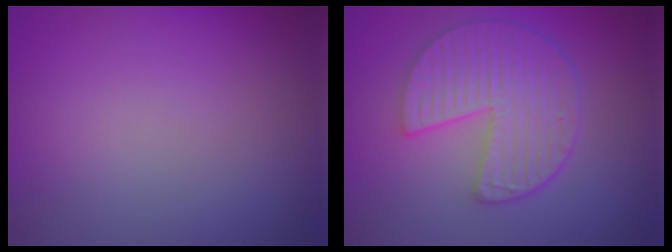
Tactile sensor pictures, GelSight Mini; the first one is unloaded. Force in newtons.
{"total": 6.2, "press": 4.7, "slide": 4.1}